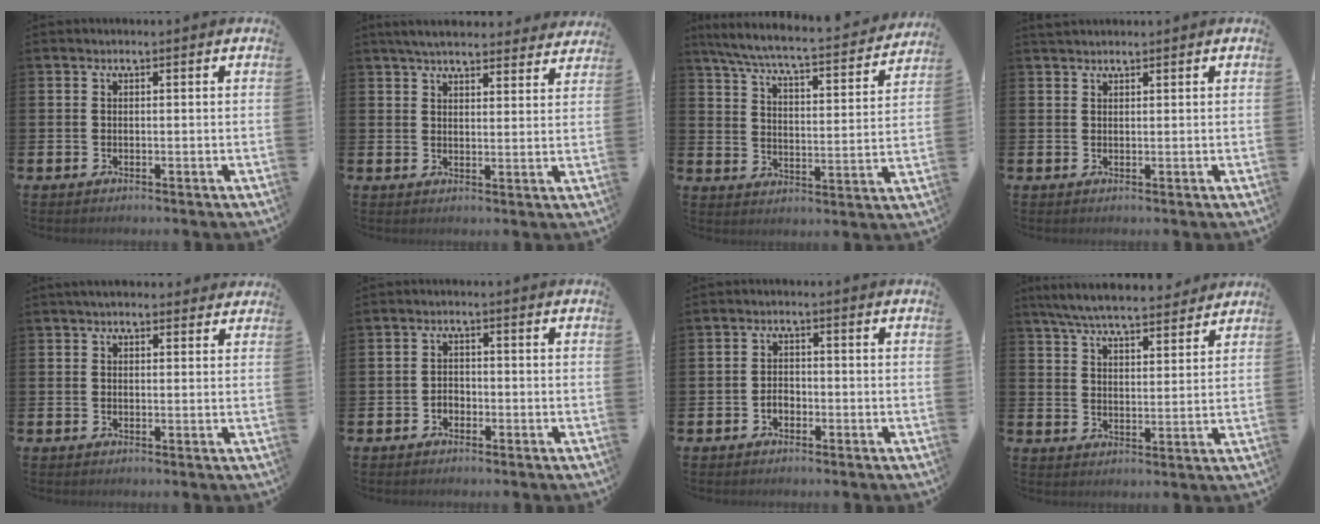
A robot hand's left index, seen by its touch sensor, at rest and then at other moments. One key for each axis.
{"total": 5.2, "fx": 4.9, "fy": 0.9, "fz": 1.3, "tx": -0.024, "ty": -0.024, "tz": 0.087}
{"total": 6.4, "fx": 5.8, "fy": 0.4, "fz": 2.8, "tx": -0.077, "ty": -0.046, "tz": 0.092}
{"total": 1.4, "fx": 1.4, "fy": 0.4, "fz": 0.2, "tx": 0.007, "ty": 0.000, "tz": 0.023}
{"total": 3.4, "fx": 3.2, "fy": 0.9, "fz": 0.8, "tx": -0.015, "ty": -0.008, "tz": 0.058}
{"total": 1.6, "fx": -1.0, "fy": 1.2, "fz": 0.4, "tx": -0.007, "ty": 0.003, "tz": -0.022}
{"total": 1.7, "fx": -0.8, "fy": 1.2, "fz": 0.8, "tx": -0.021, "ty": 0.005, "tz": -0.017}
{"total": 6.9, "fx": 6.6, "fy": 0.9, "fz": 1.9, "tx": -0.053, "ty": -0.033, "tz": 0.118}